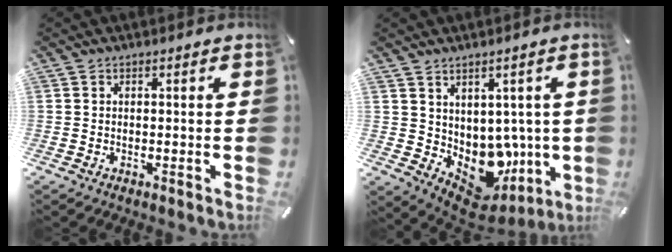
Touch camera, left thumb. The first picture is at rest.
{"total": 9.4, "force": [-0.2, 8.4, 4.2], "torque": [-0.052, -0.040, 0.019]}